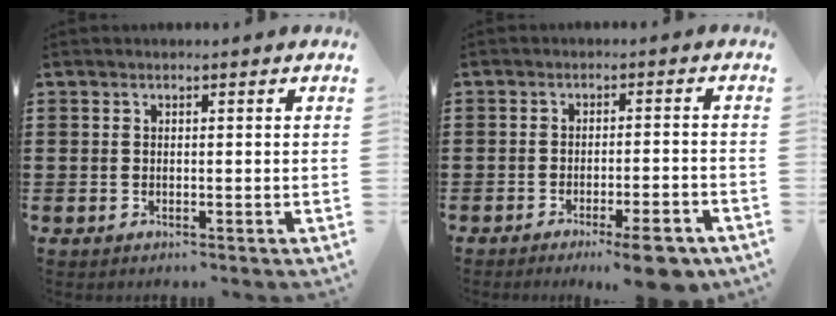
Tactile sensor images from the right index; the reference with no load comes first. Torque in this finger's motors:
{"motor_torque": [1.00, -1.12, 0.33, 0.04]}